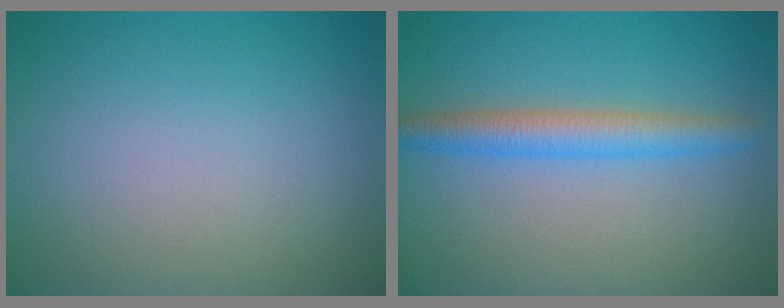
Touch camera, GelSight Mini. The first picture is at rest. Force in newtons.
{"total": 3.7, "press": 3.7, "slide": 0.1}